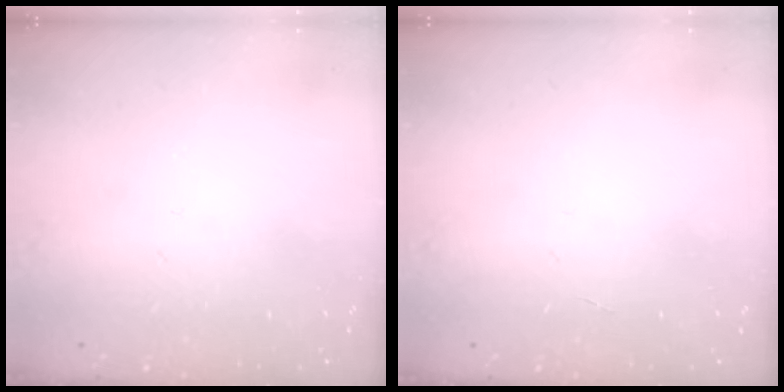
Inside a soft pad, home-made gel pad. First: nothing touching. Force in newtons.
{"total": 0.0}